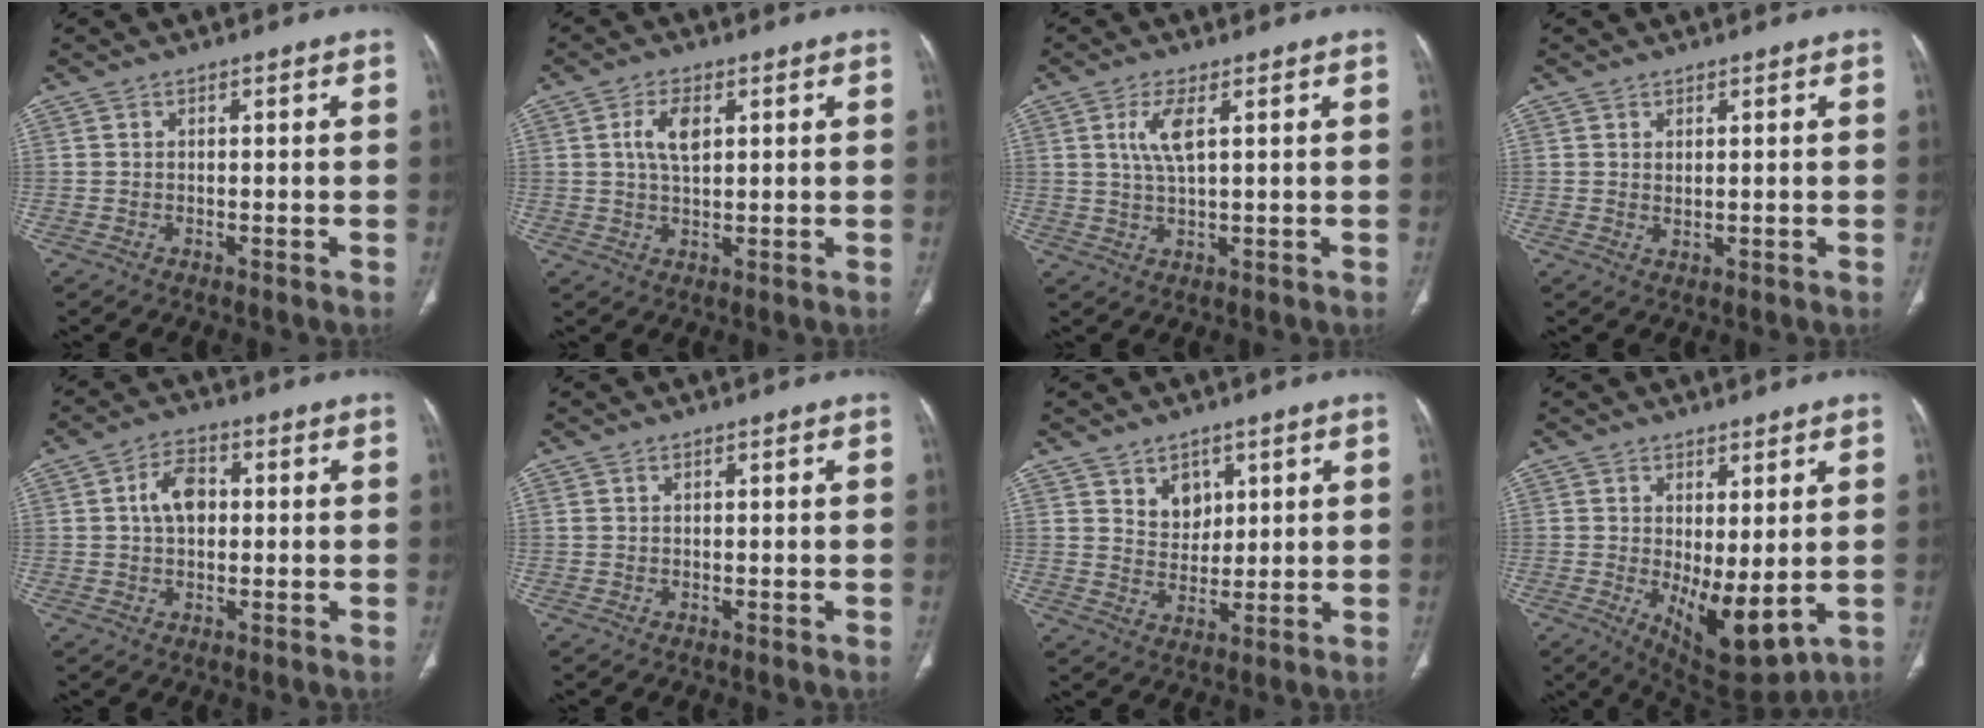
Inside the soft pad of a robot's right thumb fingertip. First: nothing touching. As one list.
[{"total": 5.1, "force": [1.5, 2.5, 4.1], "torque": [-0.081, -0.001, 0.030]}, {"total": 4.8, "force": [1.6, 1.2, 4.4], "torque": [-0.102, -0.006, 0.039]}, {"total": 1.0, "force": [0.5, 0.3, 0.8], "torque": [-0.015, -0.008, 0.014]}, {"total": 6.1, "force": [0.9, 3.9, 4.5], "torque": [-0.072, 0.010, 0.010]}, {"total": 0.5, "force": [0.4, 0.2, 0.3], "torque": [-0.007, 0.005, 0.010]}, {"total": 5.4, "force": [2.9, 3.9, 2.3], "torque": [-0.012, -0.024, 0.056]}, {"total": 9.8, "force": [-0.6, 4.0, 8.9], "torque": [-0.131, -0.021, 0.013]}]